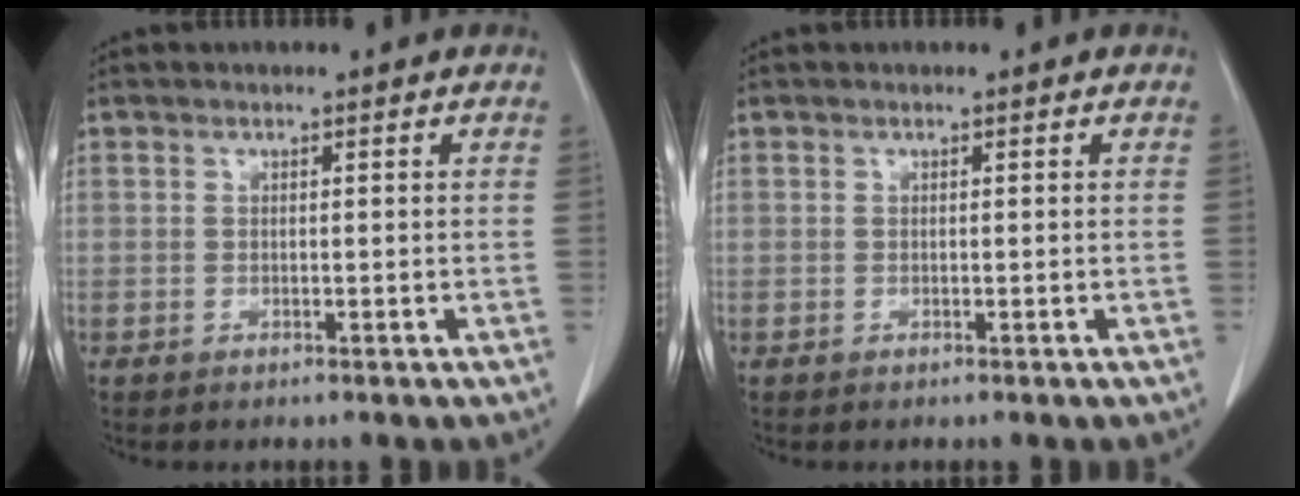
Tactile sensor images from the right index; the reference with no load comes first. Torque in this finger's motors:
{"motor_torque": [0.00, 0.00, 0.00, 0.00]}